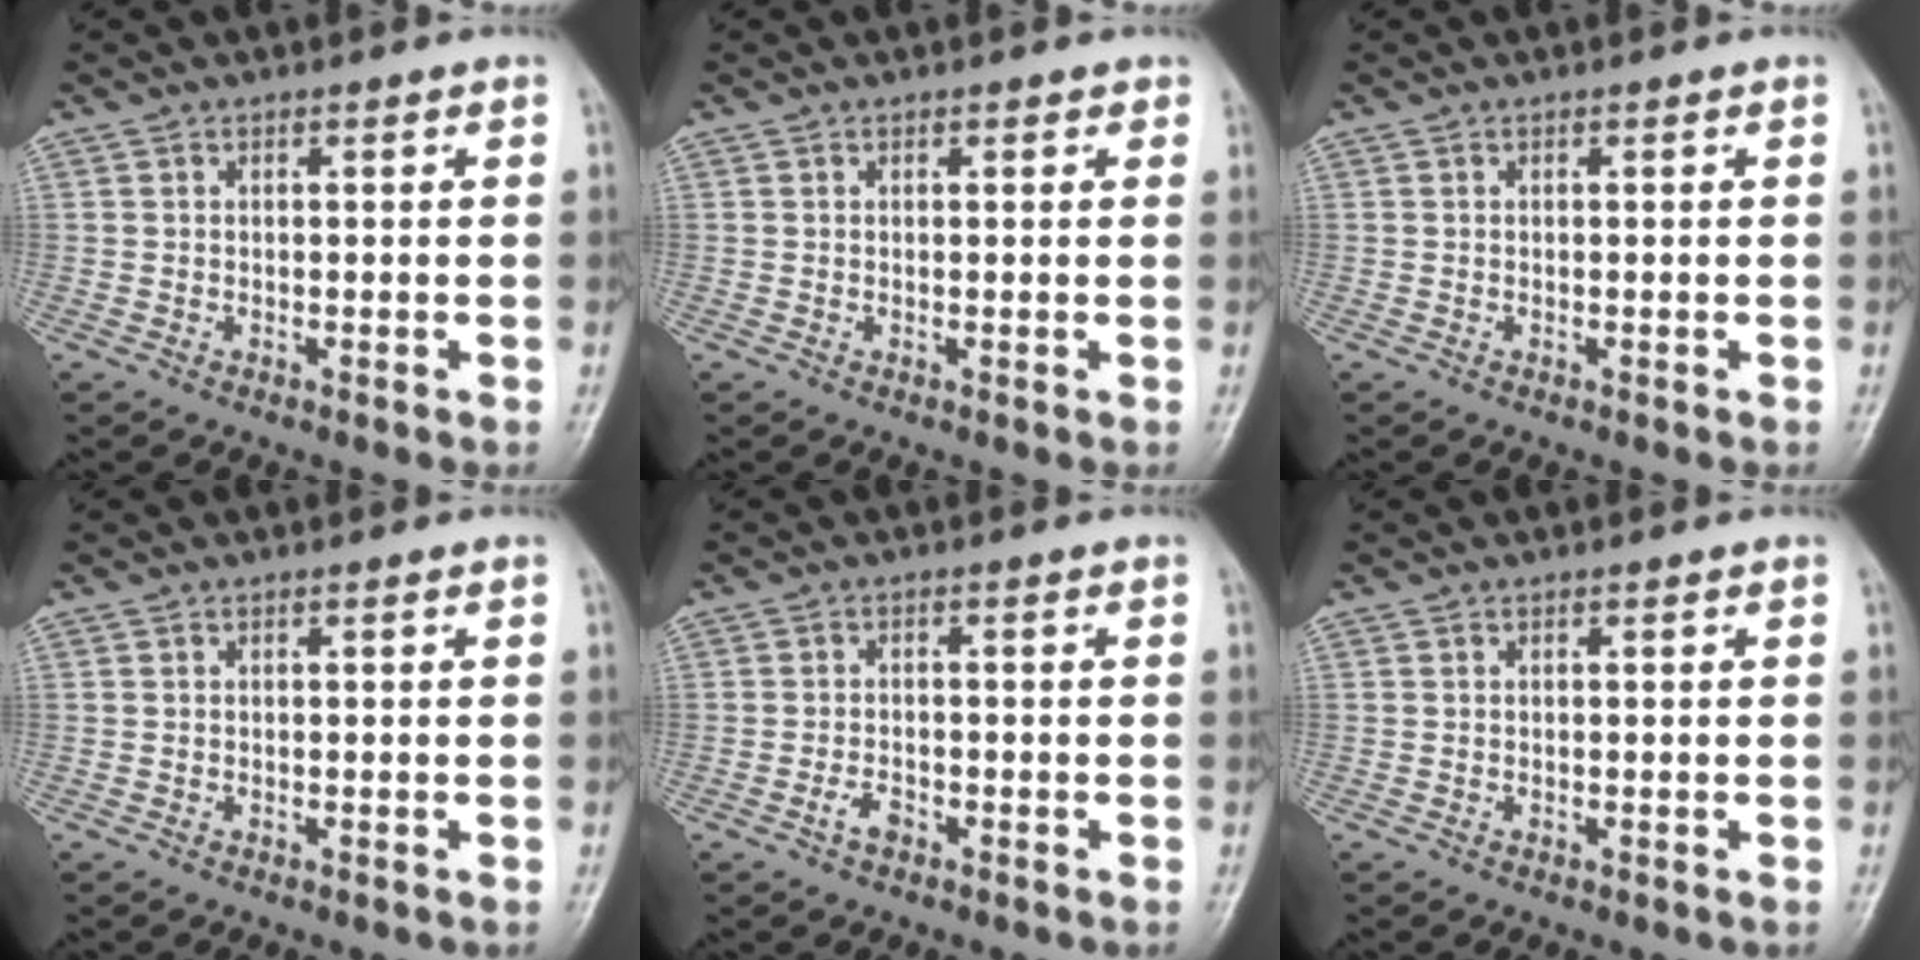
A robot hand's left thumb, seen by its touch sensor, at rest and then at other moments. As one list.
[{"total": 1.1, "force": [0.7, 0.6, 0.7], "torque": [0.000, -0.001, 0.004]}, {"total": 0.0}, {"total": 0.0}, {"total": 2.2, "force": [-1.3, 1.2, 1.3], "torque": [-0.027, 0.009, -0.025]}, {"total": 0.0}]